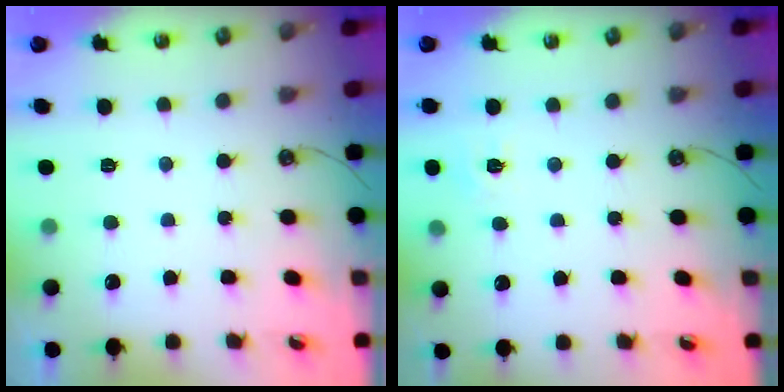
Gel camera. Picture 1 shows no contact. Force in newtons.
{"total": 4.6, "press": 4.5, "slide": 0.6}